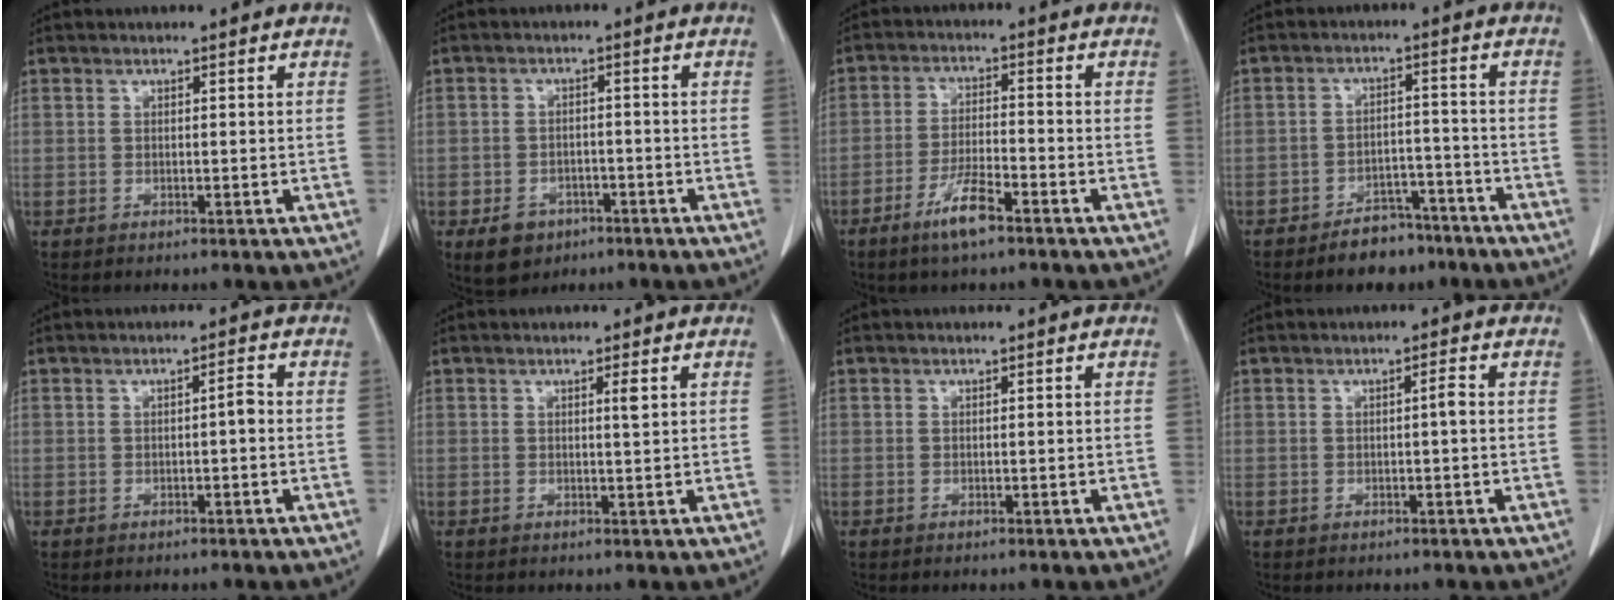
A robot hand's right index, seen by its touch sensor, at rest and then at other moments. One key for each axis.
{"total": 4.8, "fx": -2.5, "fy": 3.7, "fz": 1.6, "tx": -0.025, "ty": 0.005, "tz": -0.030}
{"total": 6.1, "fx": -4.0, "fy": 0.8, "fz": 4.6, "tx": -0.095, "ty": -0.006, "tz": -0.075}
{"total": 6.4, "fx": -4.9, "fy": 3.4, "fz": 2.3, "tx": -0.028, "ty": 0.011, "tz": -0.073}
{"total": 1.5, "fx": -0.2, "fy": 0.3, "fz": 1.5, "tx": -0.021, "ty": 0.004, "tz": -0.003}
{"total": 1.2, "fx": 0.5, "fy": -0.2, "fz": 1.1, "tx": -0.019, "ty": -0.003, "tz": 0.007}
{"total": 0.0}
{"total": 1.2, "fx": 0.0, "fy": 0.0, "fz": 1.2, "tx": -0.020, "ty": 0.003, "tz": 0.000}